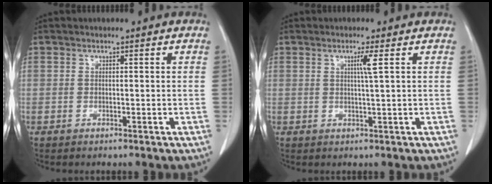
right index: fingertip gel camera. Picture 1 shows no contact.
{"total": 2.3, "force": [0.7, -0.6, 2.1], "torque": [-0.040, -0.004, 0.015]}